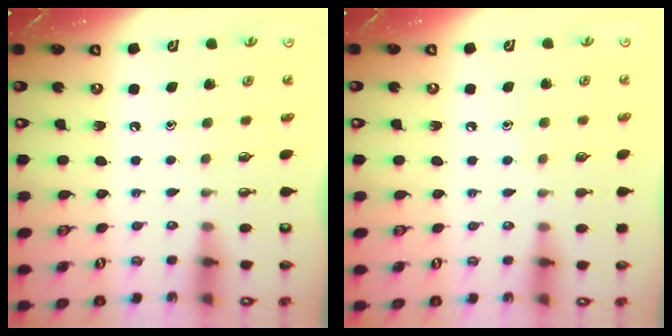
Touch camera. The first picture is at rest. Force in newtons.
{"total": 5.8, "press": 5.8, "slide": 0.7}